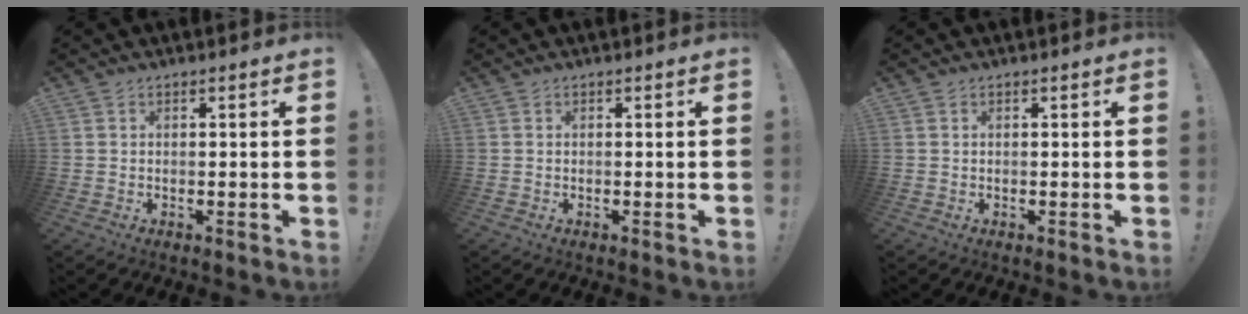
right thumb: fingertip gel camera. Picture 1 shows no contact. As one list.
[{"total": 0.0}, {"total": 0.0}]